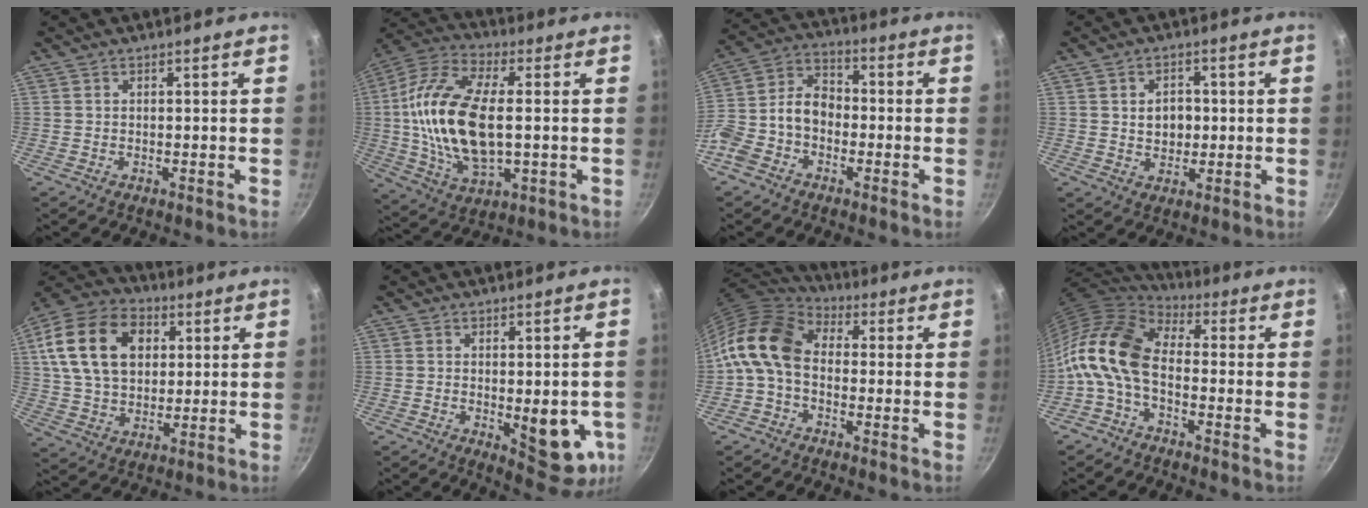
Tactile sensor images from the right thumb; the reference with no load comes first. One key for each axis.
{"total": 20.8, "fx": 0.3, "fy": 10.3, "fz": 18.1, "tx": -0.362, "ty": 0.014, "tz": -0.002}
{"total": 11.8, "fx": -2.7, "fy": 8.5, "fz": 7.7, "tx": -0.131, "ty": 0.053, "tz": -0.067}
{"total": 5.3, "fx": 0.5, "fy": 4.2, "fz": 3.3, "tx": -0.030, "ty": 0.000, "tz": 0.008}
{"total": 19.3, "fx": 5.1, "fy": 13.7, "fz": 12.7, "tx": -0.212, "ty": 0.009, "tz": 0.084}
{"total": 11.4, "fx": -2.1, "fy": 4.7, "fz": 10.2, "tx": -0.099, "ty": -0.011, "tz": -0.019}
{"total": 13.3, "fx": -0.6, "fy": 9.4, "fz": 9.4, "tx": -0.173, "ty": 0.034, "tz": -0.034}
{"total": 13.1, "fx": -2.2, "fy": 7.6, "fz": 10.4, "tx": -0.196, "ty": 0.031, "tz": -0.063}